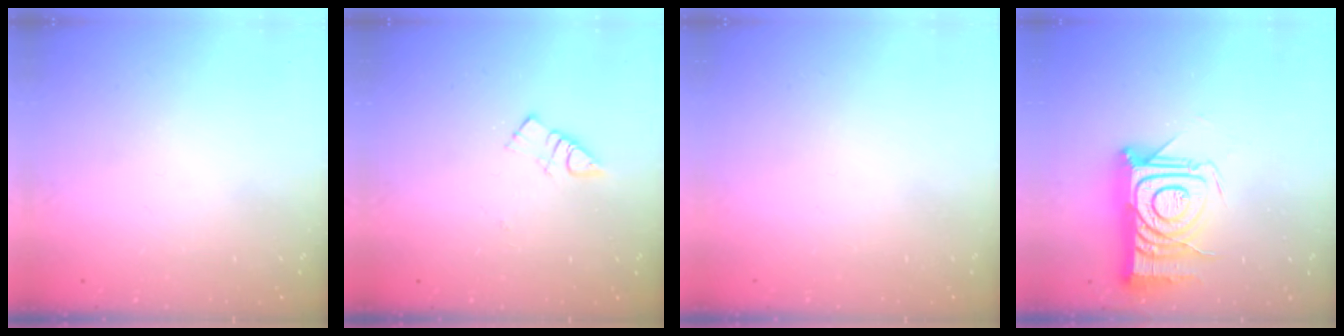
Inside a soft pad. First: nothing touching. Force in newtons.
{"total": 3.9, "press": 3.9, "slide": 0.5}
{"total": 1.5, "press": 1.5, "slide": 0.1}
{"total": 16.2, "press": 16.2, "slide": 1.1}